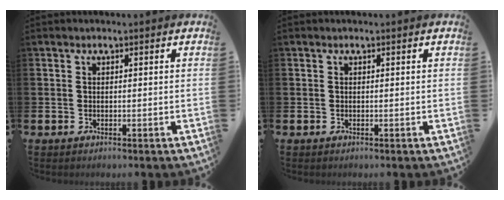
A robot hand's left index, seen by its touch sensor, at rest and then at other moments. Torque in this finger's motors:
{"motor_torque": [-0.01, 0.00, 0.00, 0.00]}